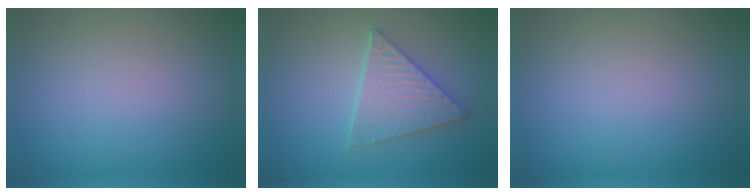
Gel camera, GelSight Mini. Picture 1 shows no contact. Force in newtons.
{"total": 4.0, "press": 3.8, "slide": 1.4}
{"total": 0.0}